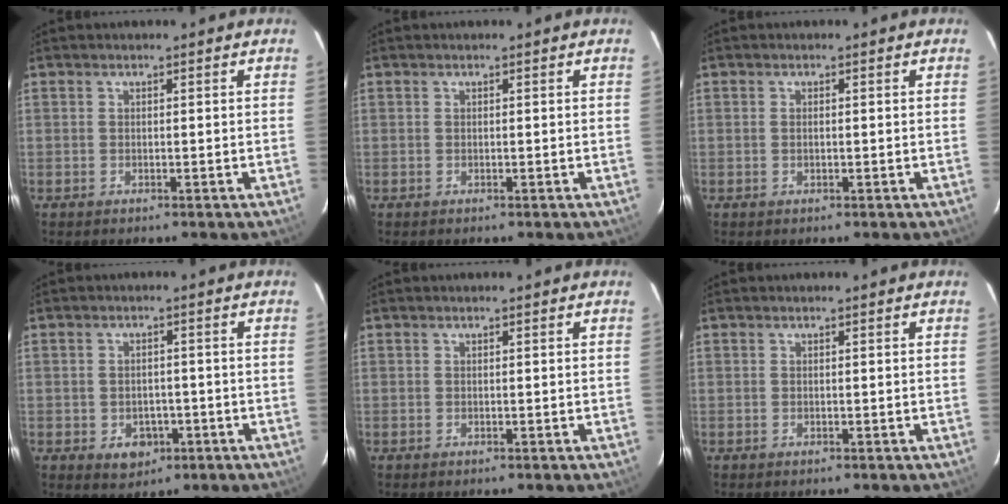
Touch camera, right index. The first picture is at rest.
{"total": 0.0}
{"total": 0.7, "force": [0.0, 0.3, 0.6], "torque": [-0.010, 0.003, 0.000]}
{"total": 5.0, "force": [-1.9, 4.0, 2.3], "torque": [-0.048, 0.006, -0.011]}
{"total": 0.0}
{"total": 0.0}